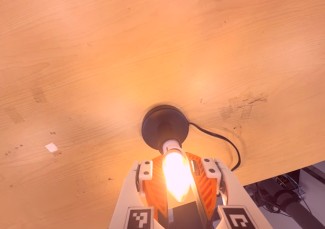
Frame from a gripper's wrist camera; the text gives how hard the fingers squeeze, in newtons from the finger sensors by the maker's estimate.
{"total": 16.9, "left": 16.2, "right": 17.6}